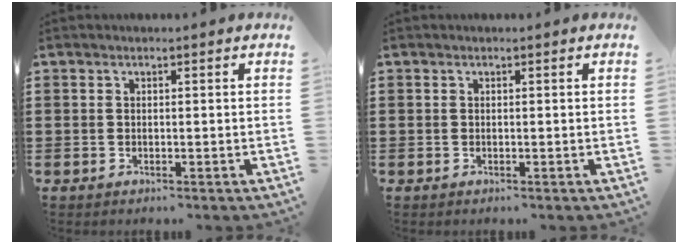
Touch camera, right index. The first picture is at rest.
{"total": 0.0}